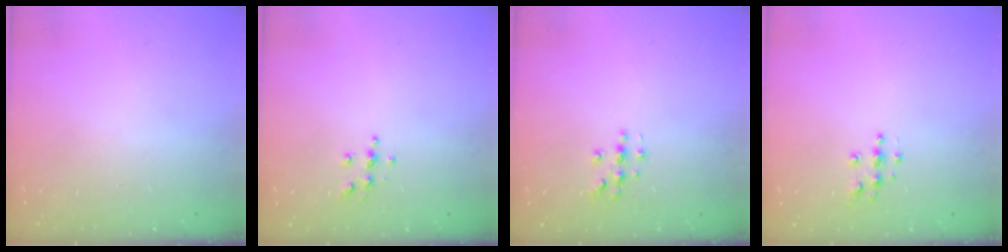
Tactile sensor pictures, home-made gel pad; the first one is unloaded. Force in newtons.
{"total": 4.2, "press": 4.2, "slide": 0.3}
{"total": 3.6, "press": 3.6, "slide": 0.5}
{"total": 5.1, "press": 5.1, "slide": 0.3}